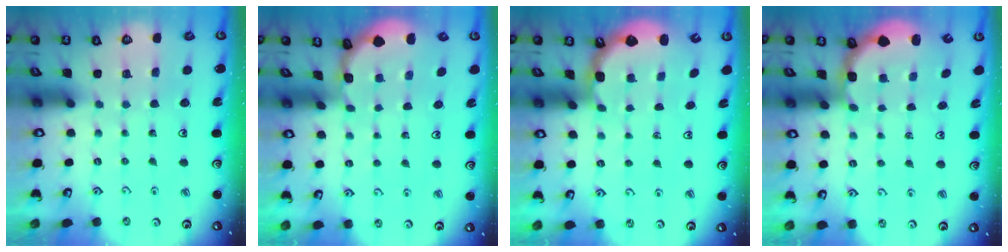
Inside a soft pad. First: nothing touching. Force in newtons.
{"total": 1.1, "press": 1.1, "slide": 0.1}
{"total": 2.3, "press": 1.8, "slide": 1.3}
{"total": 2.7, "press": 2.1, "slide": 1.7}